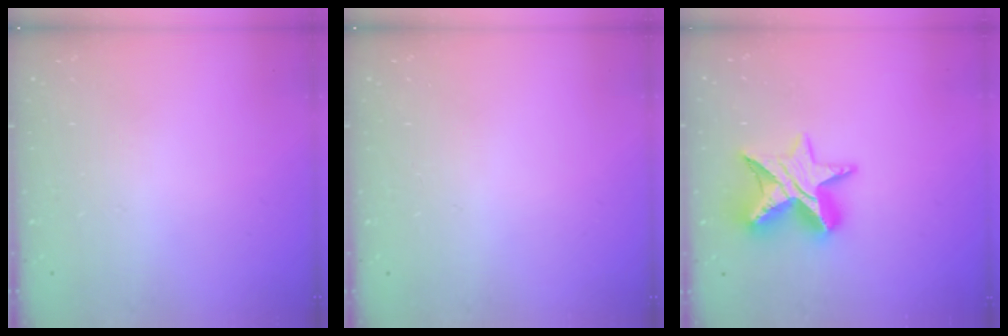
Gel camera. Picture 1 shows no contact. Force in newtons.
{"total": 0.0}
{"total": 13.4, "press": 13.4, "slide": 0.9}